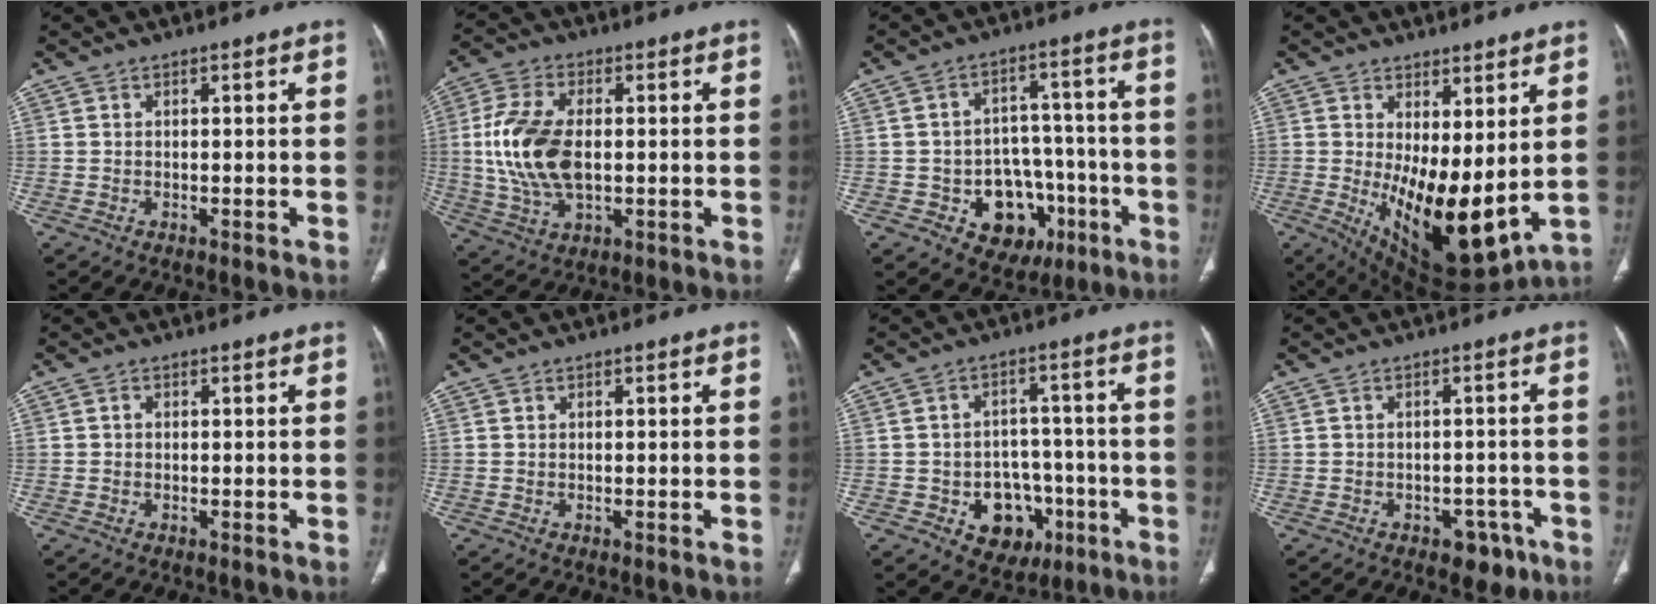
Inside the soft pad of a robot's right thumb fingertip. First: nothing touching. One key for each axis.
{"total": 14.1, "fx": 0.2, "fy": 7.8, "fz": 11.7, "tx": -0.249, "ty": 0.001, "tz": 0.007}
{"total": 13.4, "fx": -5.1, "fy": 10.2, "fz": 6.9, "tx": -0.048, "ty": 0.044, "tz": -0.059}
{"total": 16.5, "fx": 0.5, "fy": 7.3, "fz": 14.8, "tx": -0.227, "ty": -0.043, "tz": 0.036}
{"total": 0.7, "fx": 0.0, "fy": 0.6, "fz": 0.3, "tx": -0.002, "ty": 0.002, "tz": -0.001}
{"total": 0.0}
{"total": 10.7, "fx": -4.1, "fy": 8.3, "fz": 5.4, "tx": -0.034, "ty": 0.035, "tz": -0.046}
{"total": 5.1, "fx": -2.9, "fy": 3.3, "fz": 2.5, "tx": -0.009, "ty": 0.020, "tz": -0.033}